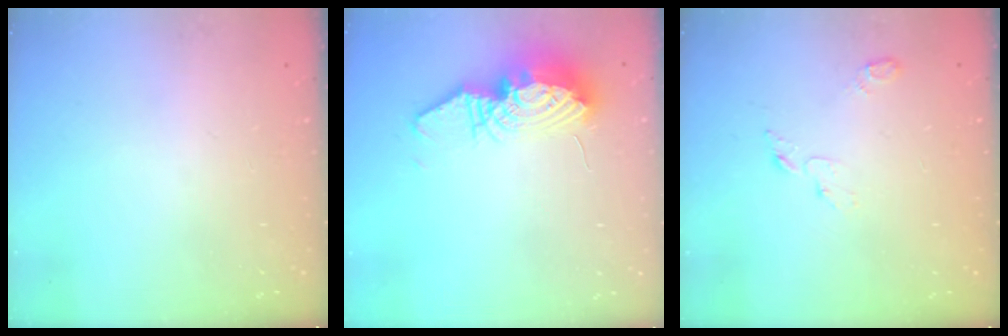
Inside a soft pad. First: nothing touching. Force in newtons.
{"total": 13.5, "press": 13.4, "slide": 1.4}
{"total": 3.9, "press": 3.8, "slide": 0.4}